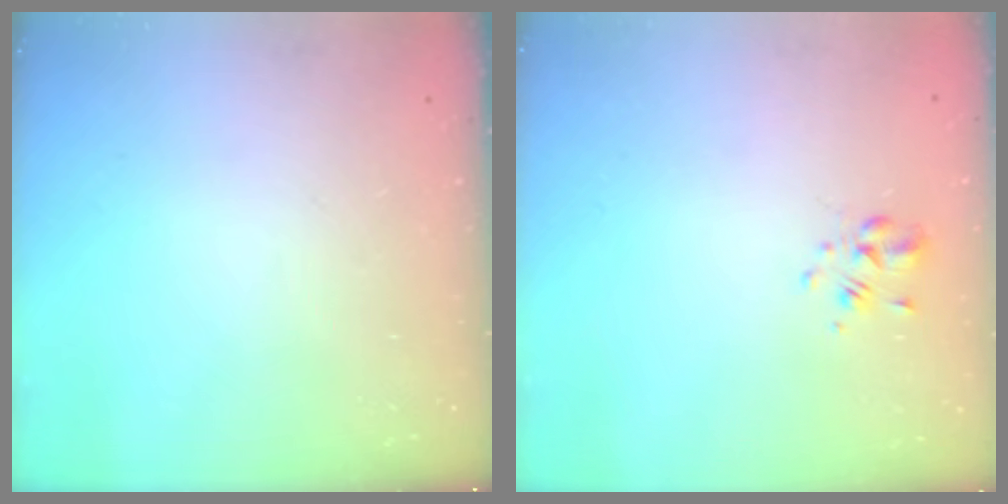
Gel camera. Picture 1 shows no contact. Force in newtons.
{"total": 2.0, "press": 1.9, "slide": 0.7}